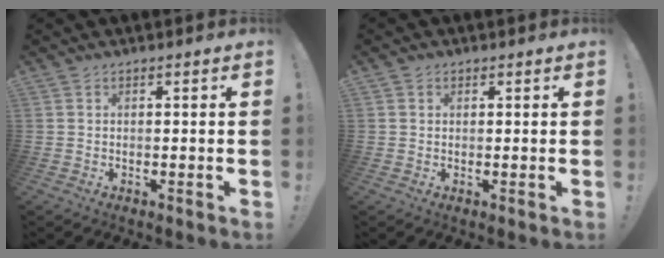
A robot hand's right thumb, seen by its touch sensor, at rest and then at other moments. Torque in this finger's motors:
{"motor_torque": [-0.32, -0.28, -0.42, 0.07, 0.04]}